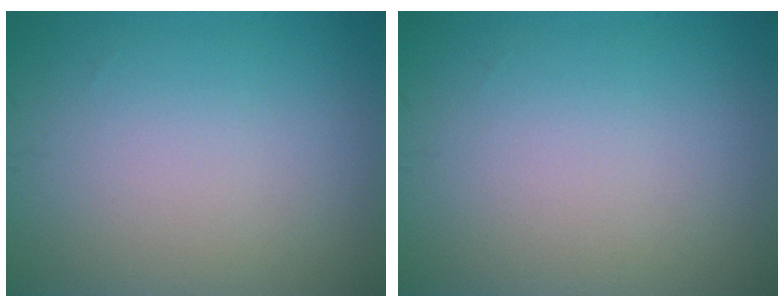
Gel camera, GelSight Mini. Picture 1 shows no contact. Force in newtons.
{"total": 0.0}